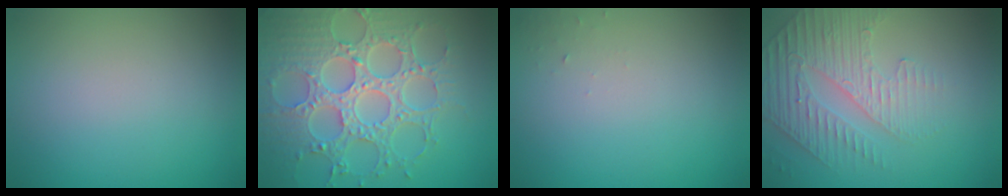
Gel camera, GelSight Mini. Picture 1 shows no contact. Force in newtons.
{"total": 8.1, "press": 6.3, "slide": 5.0}
{"total": 0.6, "press": 0.6, "slide": 0.1}
{"total": 4.6, "press": 3.3, "slide": 3.2}